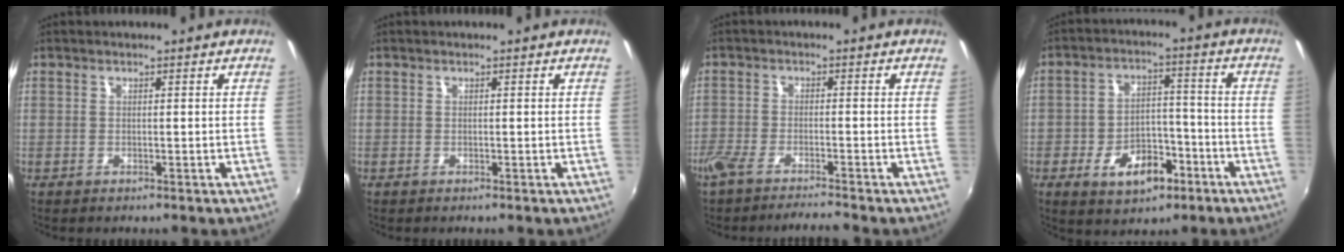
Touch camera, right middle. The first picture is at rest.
{"total": 0.0}
{"total": 6.0, "force": [-5.4, 0.1, 2.6], "torque": [-0.071, -0.018, -0.102]}
{"total": 9.9, "force": [-5.1, 5.9, 6.1], "torque": [-0.119, 0.015, -0.068]}